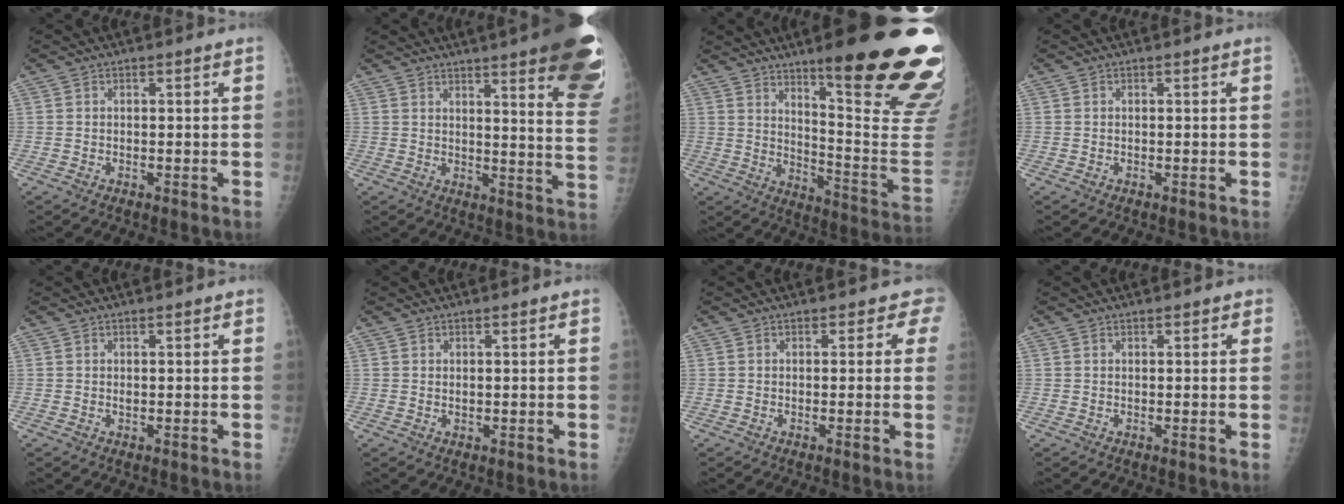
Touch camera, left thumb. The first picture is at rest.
{"total": 21.8, "force": [14.2, 3.3, 16.2], "torque": [-0.168, -0.068, 0.165]}
{"total": 28.1, "force": [15.7, 4.7, 22.9], "torque": [-0.226, -0.078, 0.230]}
{"total": 0.0}
{"total": 0.6, "force": [0.3, 0.3, 0.5], "torque": [-0.006, -0.001, 0.004]}
{"total": 0.7, "force": [0.3, 0.3, 0.5], "torque": [-0.007, -0.003, 0.006]}
{"total": 1.9, "force": [1.0, 1.4, 0.7], "torque": [0.020, -0.002, -0.003]}
{"total": 1.0, "force": [0.7, 0.5, 0.5], "torque": [0.002, -0.001, 0.004]}